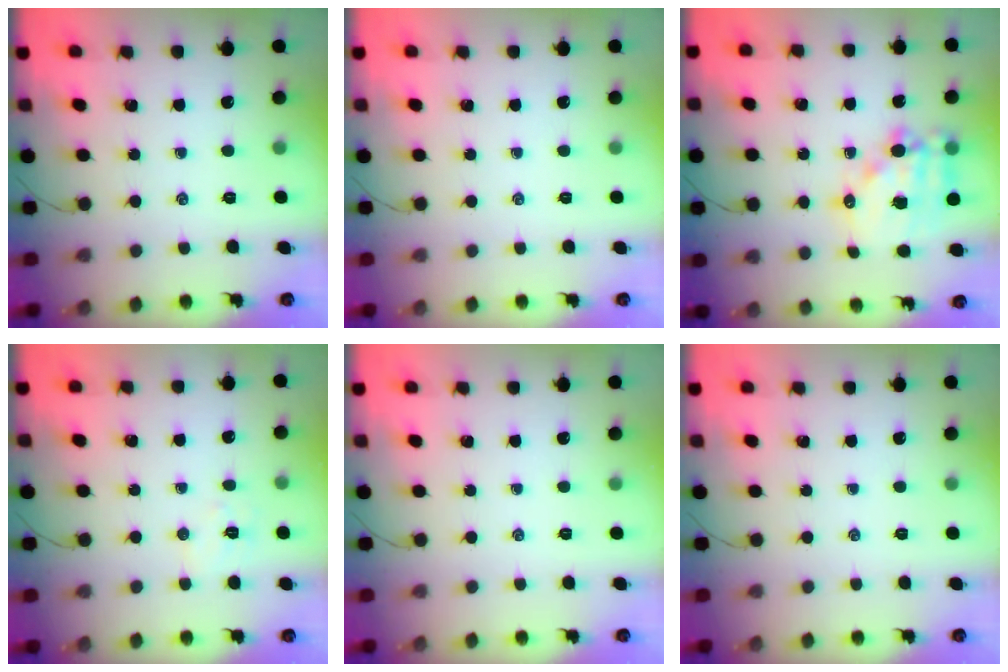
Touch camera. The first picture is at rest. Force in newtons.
{"total": 0.0}
{"total": 15.4, "press": 15.1, "slide": 3.4}
{"total": 5.4, "press": 5.3, "slide": 1.2}
{"total": 0.0}
{"total": 0.0}